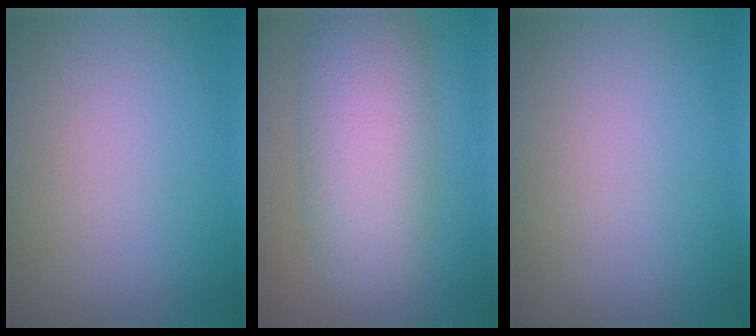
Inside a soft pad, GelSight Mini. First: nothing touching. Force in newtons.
{"total": 8.0, "press": 8.0, "slide": 0.5}
{"total": 0.0}